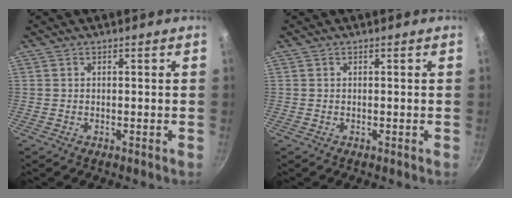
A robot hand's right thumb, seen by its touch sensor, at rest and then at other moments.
{"total": 0.0}